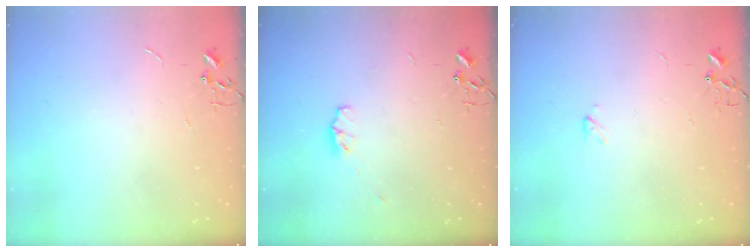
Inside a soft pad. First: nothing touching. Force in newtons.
{"total": 5.0, "press": 4.9, "slide": 0.7}
{"total": 2.3, "press": 2.3, "slide": 0.4}